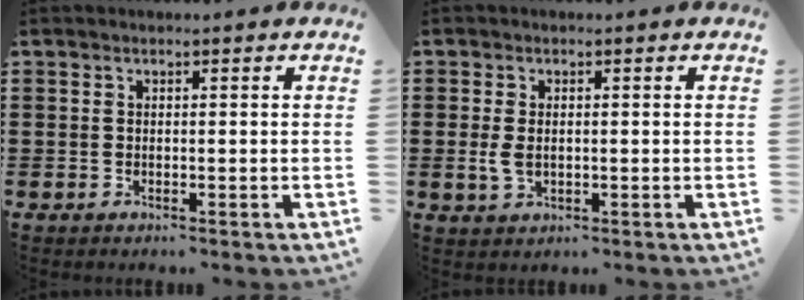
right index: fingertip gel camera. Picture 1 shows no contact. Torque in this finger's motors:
{"motor_torque": [0.76, 1.00, 0.24, 0.05]}